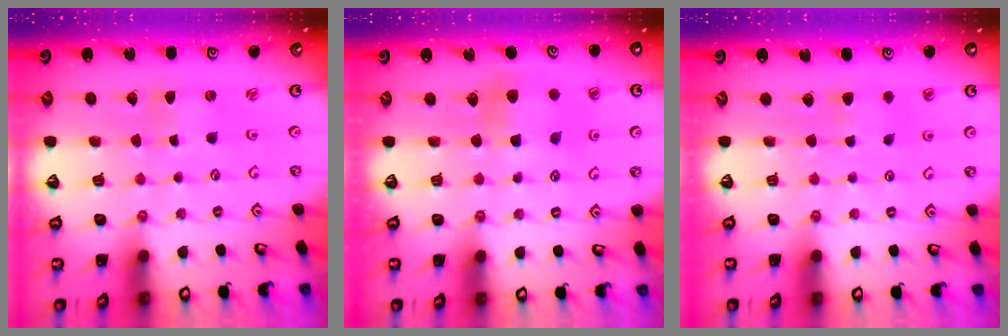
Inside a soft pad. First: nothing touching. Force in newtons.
{"total": 5.6, "press": 5.6, "slide": 0.4}
{"total": 3.9, "press": 3.9, "slide": 0.6}